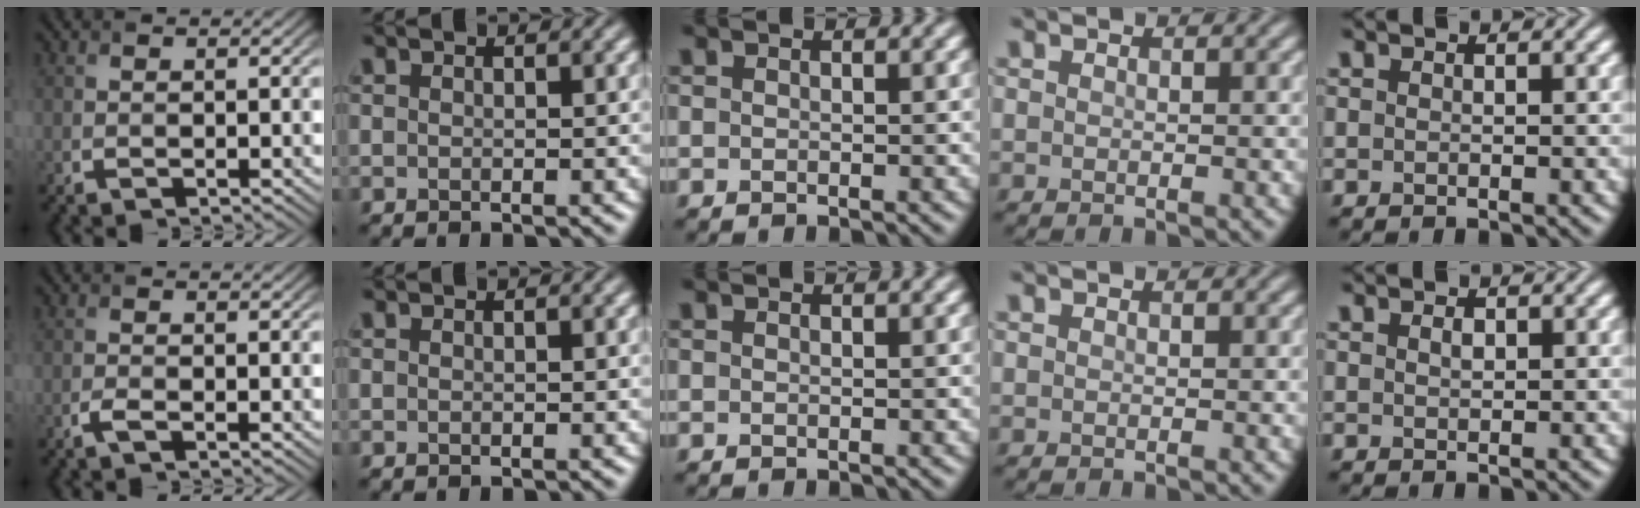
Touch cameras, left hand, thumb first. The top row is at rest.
{"thumb": {"total": 1.3, "force": [-0.8, 0.3, 0.9], "torque": [-0.023, 0.000, -0.017]}, "little": {"total": 0.7, "force": [0.3, 0.4, 0.5], "torque": [-0.011, 0.002, 0.004]}}